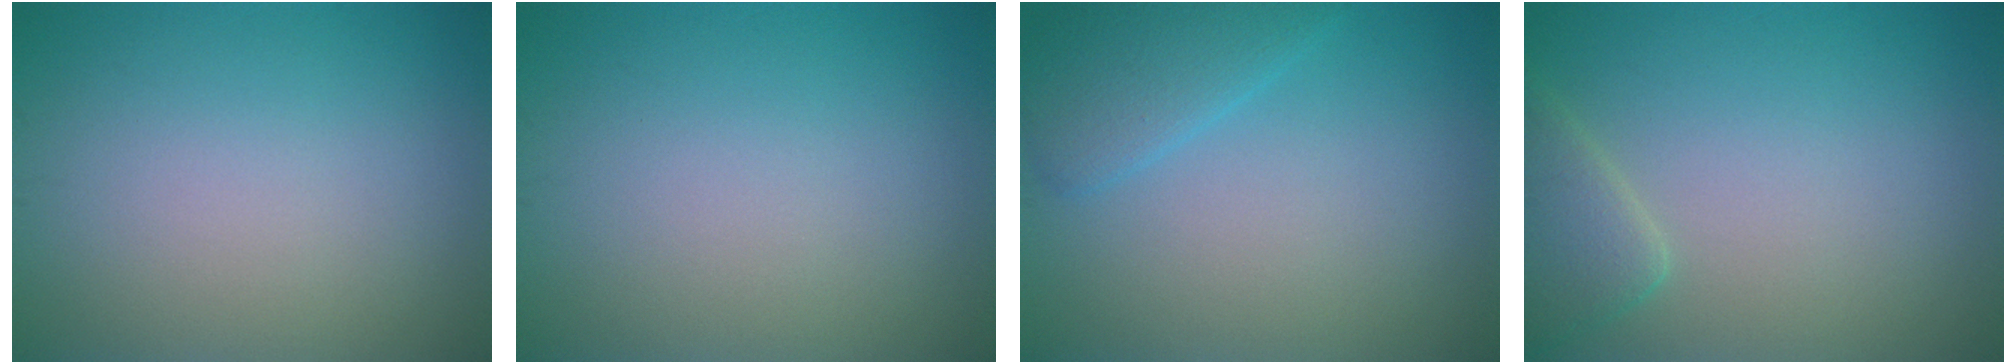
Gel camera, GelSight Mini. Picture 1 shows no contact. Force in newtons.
{"total": 0.0}
{"total": 2.8, "press": 2.8, "slide": 0.2}
{"total": 2.8, "press": 2.8, "slide": 0.2}